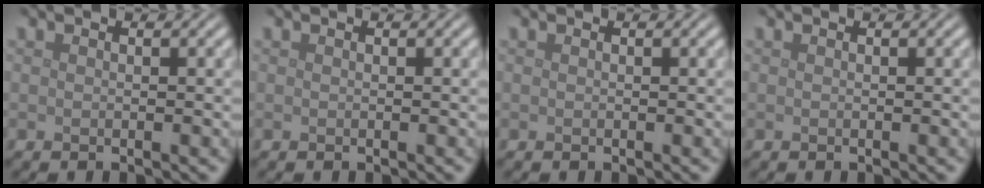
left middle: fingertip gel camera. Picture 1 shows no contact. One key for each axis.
{"total": 0.0}
{"total": 0.0}
{"total": 0.0}